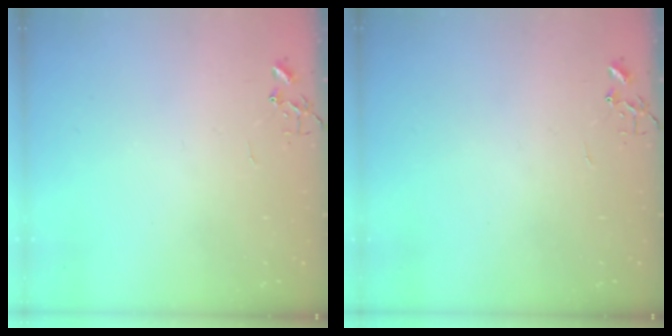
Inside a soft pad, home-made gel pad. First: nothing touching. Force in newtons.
{"total": 0.0}